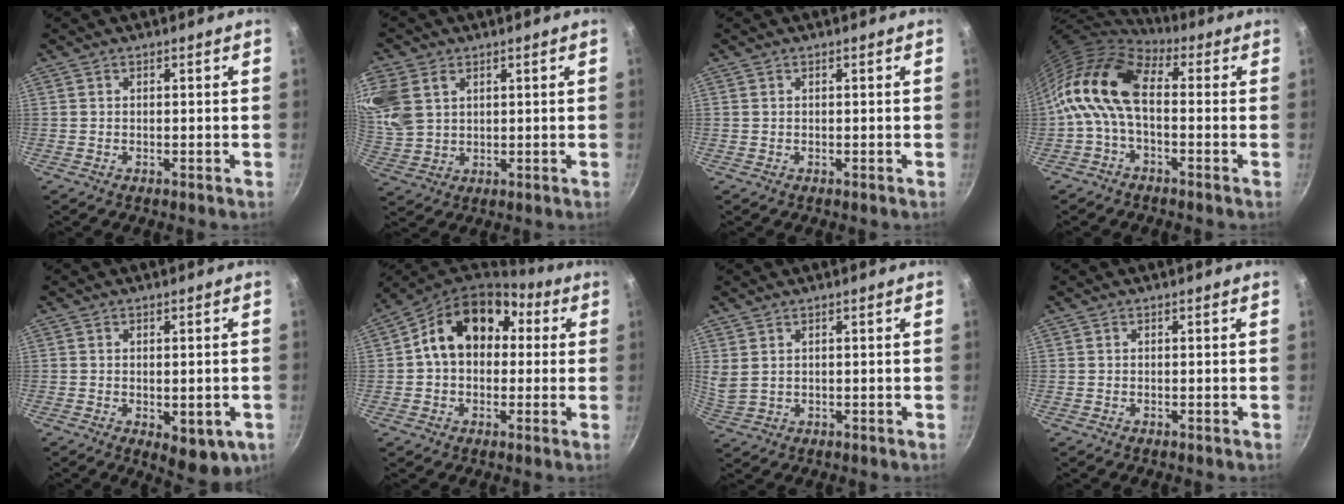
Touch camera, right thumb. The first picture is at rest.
{"total": 12.5, "force": [4.6, 9.2, 7.2], "torque": [-0.160, 0.002, 0.098]}
{"total": 0.0}
{"total": 12.2, "force": [0.0, 6.9, 10.1], "torque": [-0.190, 0.026, -0.018]}
{"total": 7.7, "force": [-2.3, 3.7, 6.4], "torque": [-0.069, -0.006, -0.021]}
{"total": 14.7, "force": [2.7, 11.1, 9.3], "torque": [-0.114, 0.035, 0.026]}
{"total": 3.2, "force": [1.6, 2.0, 2.0], "torque": [-0.036, -0.010, 0.038]}
{"total": 0.0}